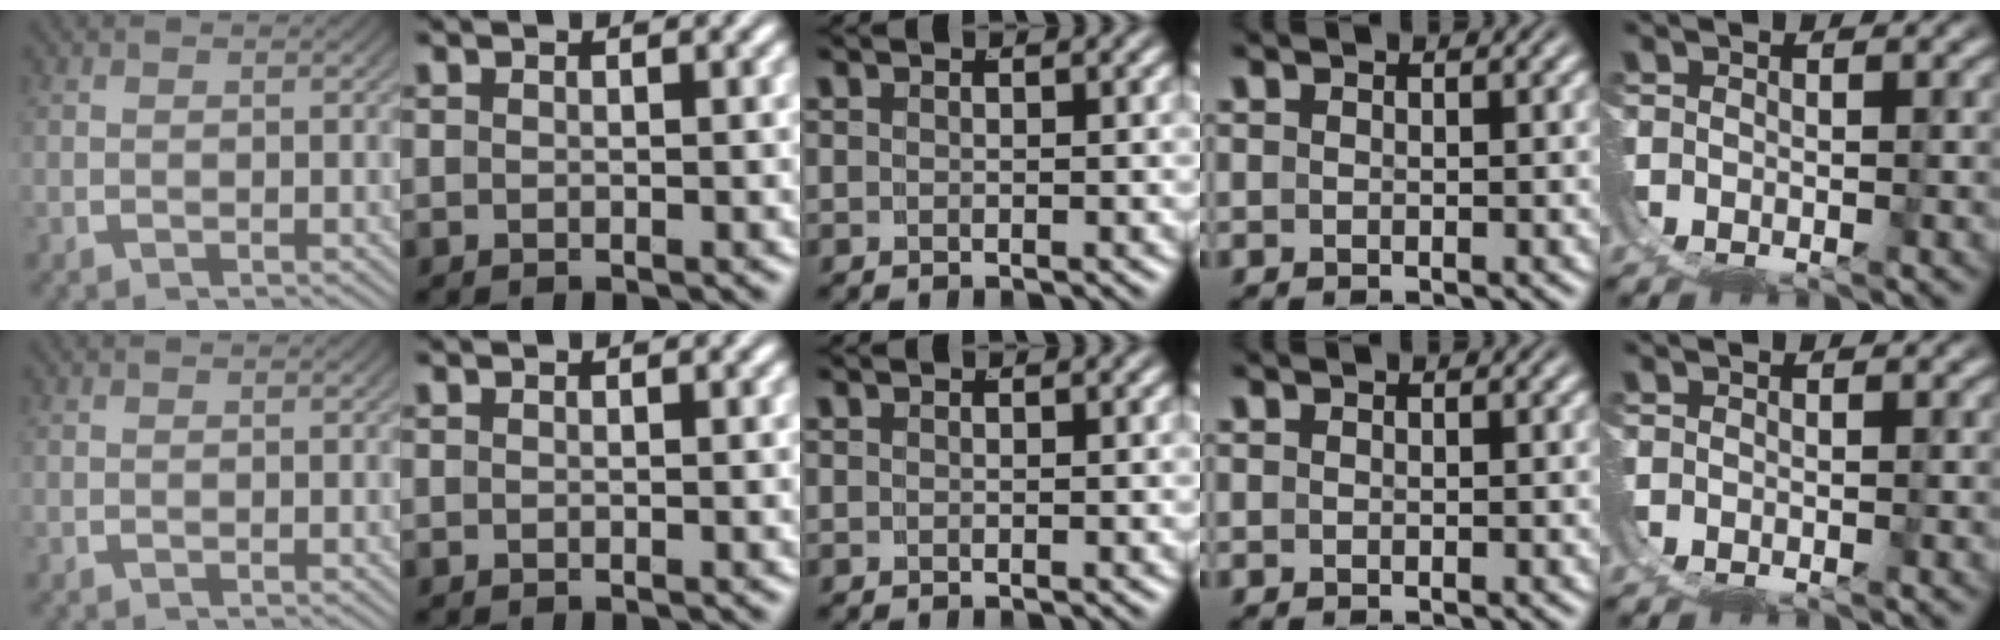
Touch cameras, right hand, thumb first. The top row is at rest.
{}